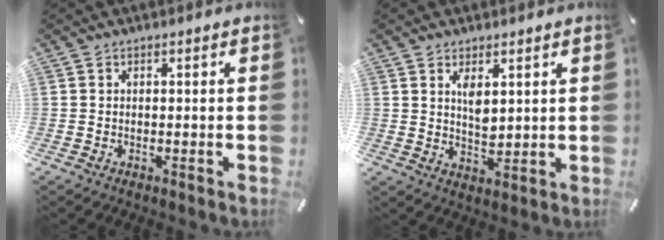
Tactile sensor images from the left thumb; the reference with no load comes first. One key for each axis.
{"total": 4.8, "fx": 2.7, "fy": 2.3, "fz": 3.3, "tx": -0.057, "ty": -0.020, "tz": 0.039}